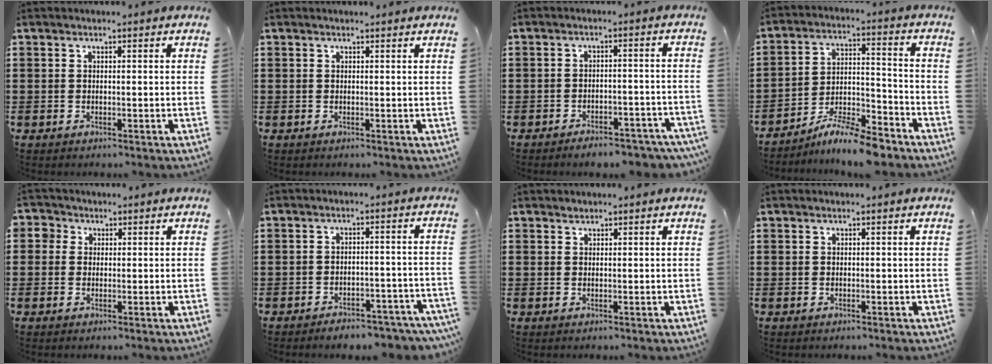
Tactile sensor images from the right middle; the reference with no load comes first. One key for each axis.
{"total": 0.5, "fx": 0.5, "fy": -0.2, "fz": 0.1, "tx": -0.002, "ty": 0.000, "tz": 0.009}
{"total": 3.5, "fx": -3.4, "fy": 0.4, "fz": 0.7, "tx": -0.013, "ty": 0.006, "tz": -0.069}
{"total": 8.2, "fx": -7.7, "fy": 0.6, "fz": 2.9, "tx": -0.051, "ty": 0.012, "tz": -0.147}
{"total": 1.7, "fx": 0.6, "fy": 1.5, "fz": -0.3, "tx": 0.003, "ty": 0.006, "tz": 0.007}
{"total": 3.5, "fx": -3.4, "fy": 0.4, "fz": 0.5, "tx": -0.010, "ty": 0.007, "tz": -0.070}
{"total": 0.8, "fx": 0.8, "fy": 0.0, "fz": -0.1, "tx": 0.000, "ty": 0.000, "tz": 0.017}
{"total": 0.0}